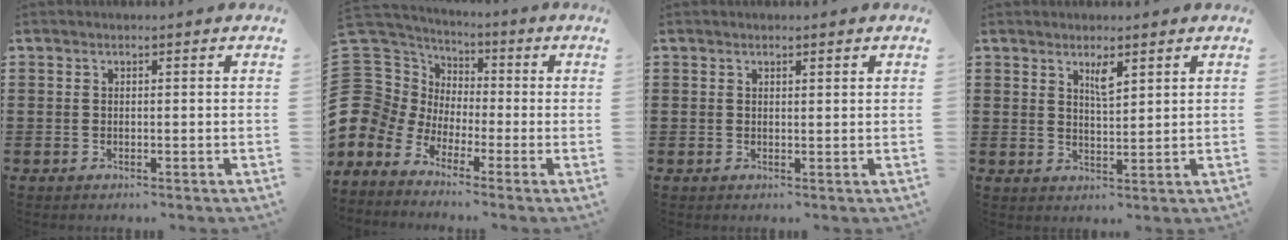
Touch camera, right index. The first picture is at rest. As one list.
[{"total": 8.5, "force": [-2.1, 8.0, 1.7], "torque": [-0.103, -0.012, -0.046]}, {"total": 0.6, "force": [0.5, 0.2, 0.3], "torque": [-0.007, 0.001, 0.009]}, {"total": 3.0, "force": [1.9, 0.7, 2.3], "torque": [-0.041, 0.000, 0.030]}]